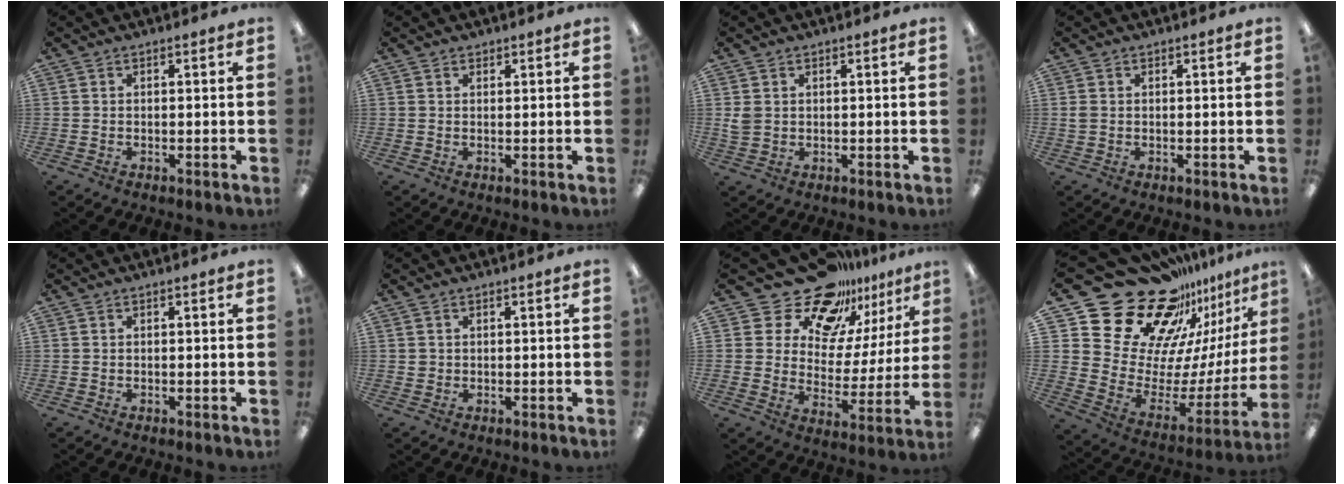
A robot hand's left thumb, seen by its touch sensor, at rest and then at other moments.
{"total": 1.2, "force": [1.0, 0.7, 0.0], "torque": [0.001, 0.001, 0.019]}
{"total": 3.0, "force": [1.0, 2.5, 1.2], "torque": [-0.016, 0.002, 0.017]}
{"total": 1.6, "force": [0.5, 1.3, 0.8], "torque": [-0.017, 0.005, 0.008]}
{"total": 0.0}
{"total": 1.2, "force": [0.4, 1.1, 0.0], "torque": [-0.001, 0.004, 0.007]}
{"total": 18.1, "force": [14.5, 9.4, 5.5], "torque": [-0.109, -0.109, 0.258]}
{"total": 27.9, "force": [20.5, 15.3, 11.1], "torque": [-0.169, -0.176, 0.405]}